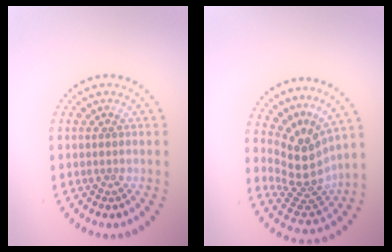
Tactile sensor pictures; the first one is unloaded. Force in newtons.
{"total": 4.4, "press": 2.9, "slide": 3.2}